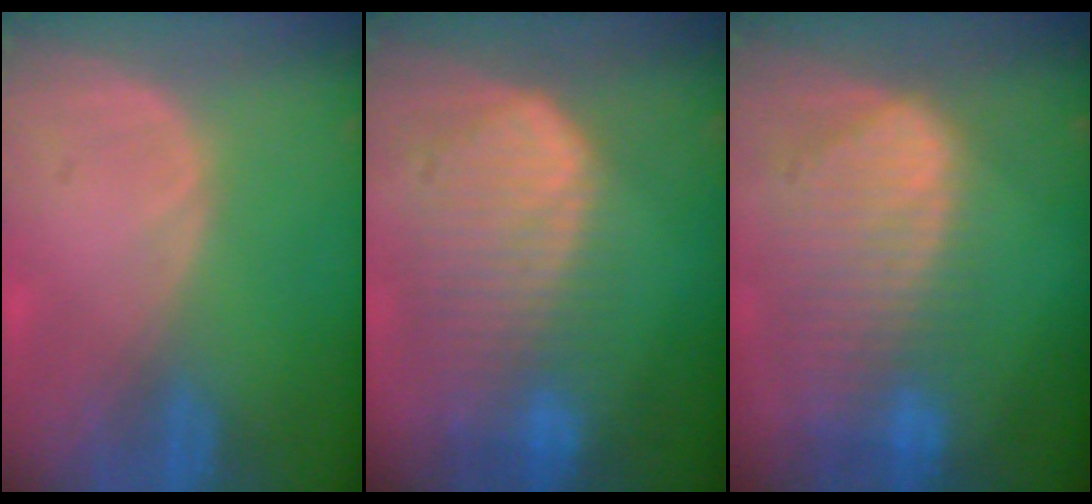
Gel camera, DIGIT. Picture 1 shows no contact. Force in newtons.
{"total": 10.3, "press": 8.8, "slide": 5.2}
{"total": 10.5, "press": 9.0, "slide": 5.5}